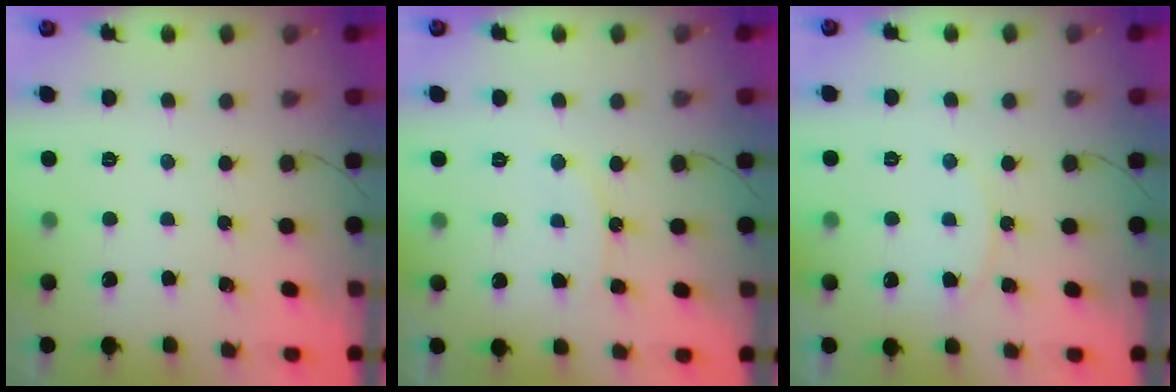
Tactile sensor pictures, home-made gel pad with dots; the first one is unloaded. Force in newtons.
{"total": 6.9, "press": 6.9, "slide": 0.9}
{"total": 6.6, "press": 6.6, "slide": 0.7}